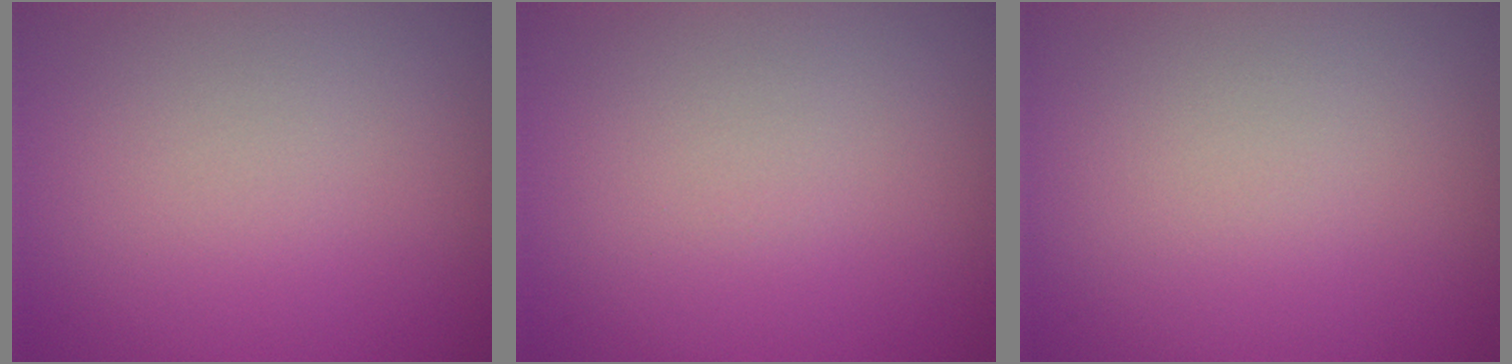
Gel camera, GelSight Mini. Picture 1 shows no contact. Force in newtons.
{"total": 0.0}
{"total": 0.0}